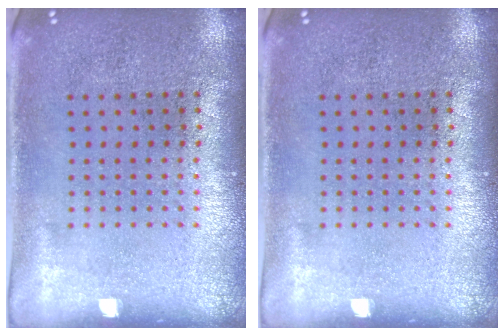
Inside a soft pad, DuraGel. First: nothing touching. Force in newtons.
{"total": 0.0}